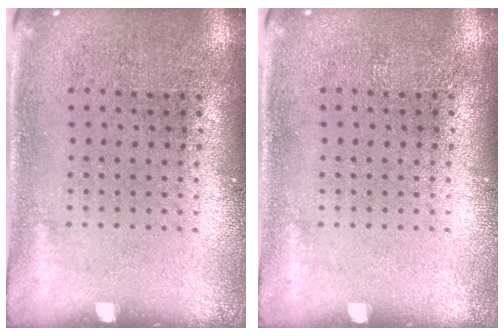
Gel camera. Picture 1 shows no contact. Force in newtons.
{"total": 0.0}